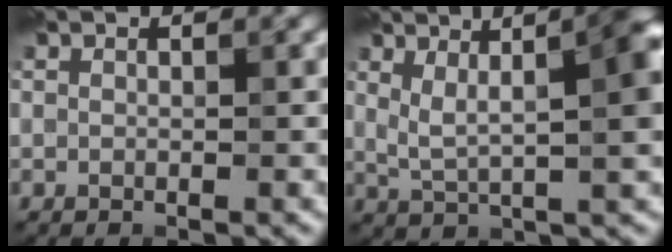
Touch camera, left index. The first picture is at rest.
{"total": 8.3, "force": [2.6, 3.0, 7.3], "torque": [-0.109, 0.009, 0.047]}